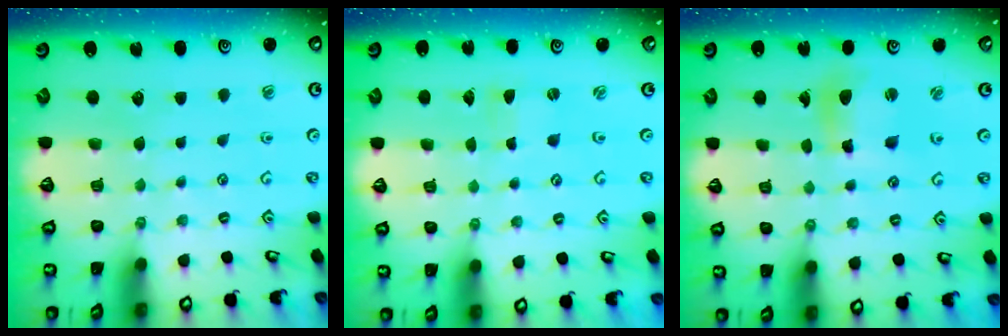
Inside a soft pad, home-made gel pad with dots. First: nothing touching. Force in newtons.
{"total": 0.7, "press": 0.7, "slide": 0.1}
{"total": 8.2, "press": 8.2, "slide": 0.5}